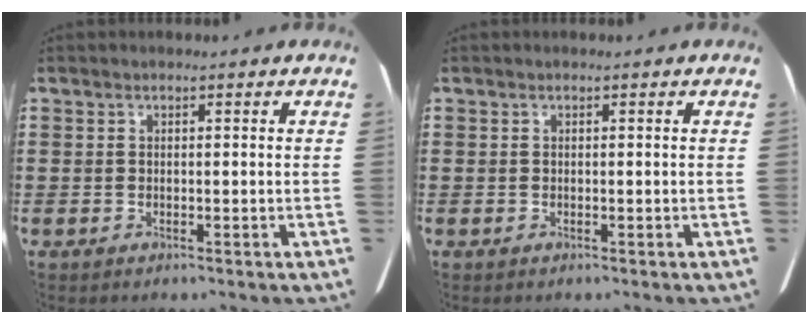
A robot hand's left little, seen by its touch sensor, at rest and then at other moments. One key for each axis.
{"total": 0.0}